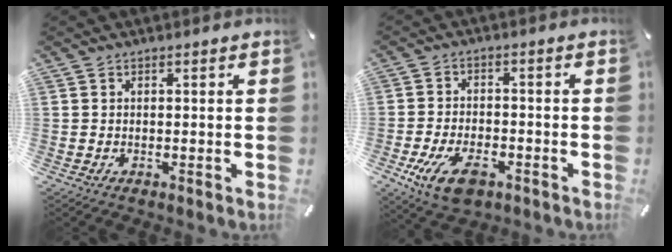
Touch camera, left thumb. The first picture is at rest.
{"total": 9.8, "force": [-4.7, 5.5, 6.7], "torque": [-0.136, 0.008, -0.085]}